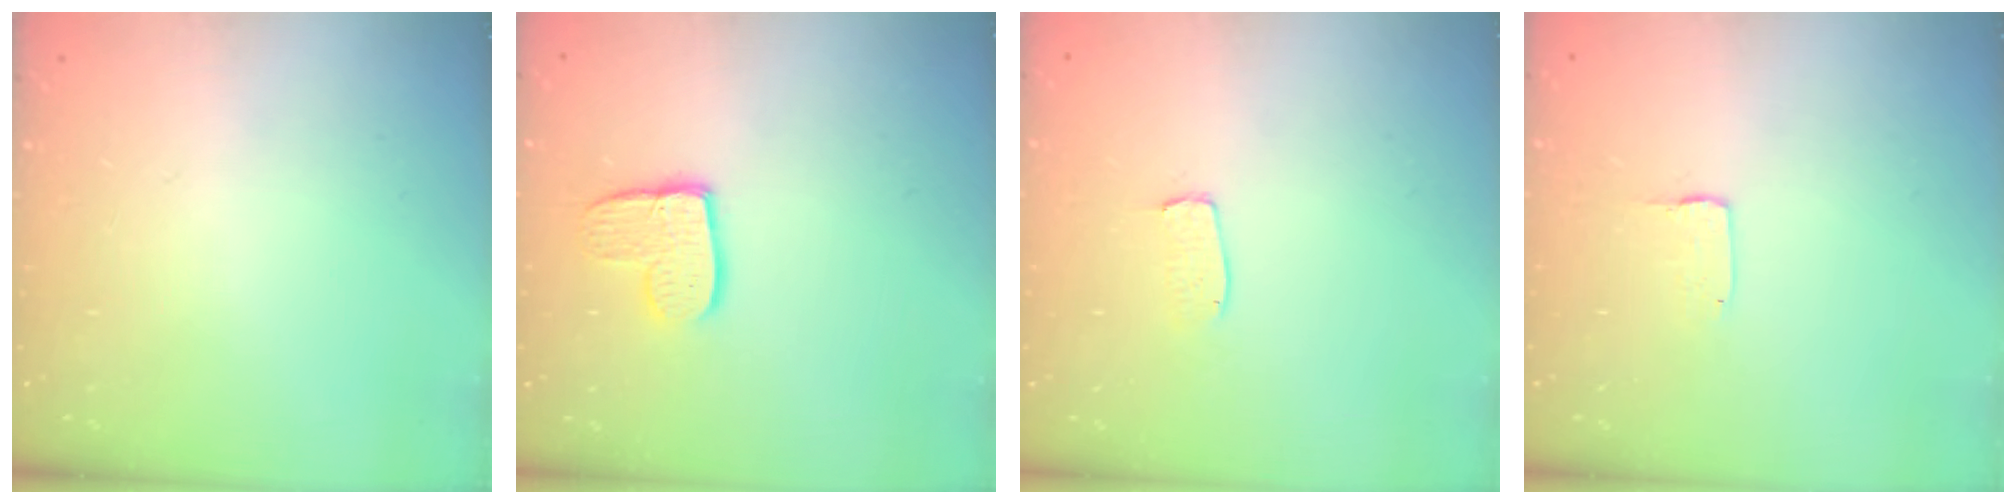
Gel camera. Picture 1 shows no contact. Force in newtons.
{"total": 8.9, "press": 8.9, "slide": 0.4}
{"total": 3.3, "press": 3.3, "slide": 0.2}
{"total": 1.3, "press": 1.2, "slide": 0.1}